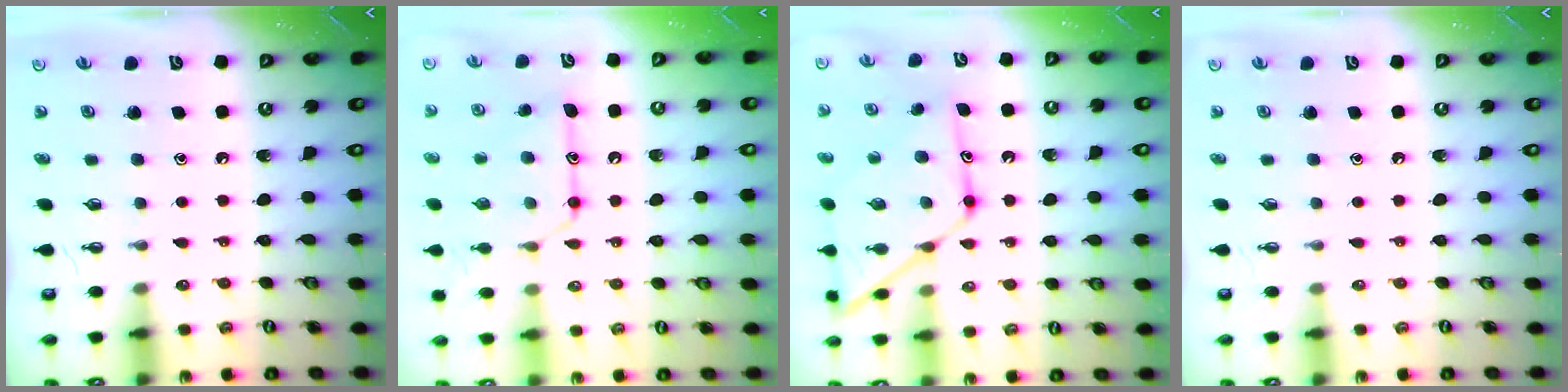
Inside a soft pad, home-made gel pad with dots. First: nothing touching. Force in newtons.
{"total": 16.3, "press": 16.3, "slide": 1.3}
{"total": 15.4, "press": 15.3, "slide": 1.3}
{"total": 0.0}